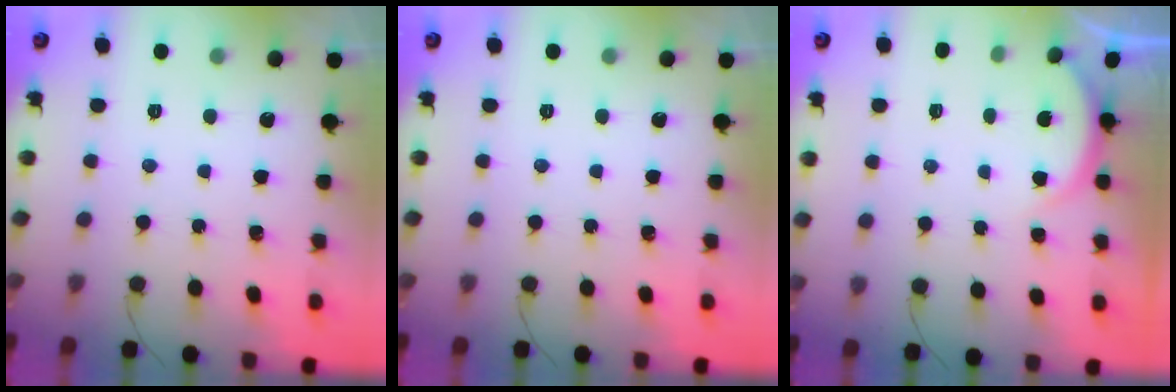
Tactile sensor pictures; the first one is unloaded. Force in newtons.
{"total": 0.0}
{"total": 2.8, "press": 2.8, "slide": 0.4}